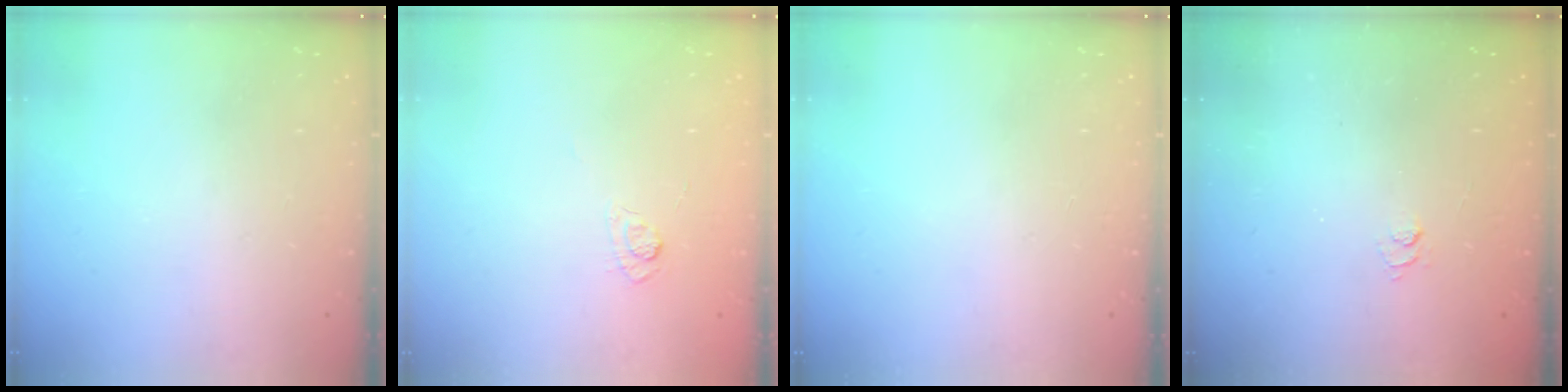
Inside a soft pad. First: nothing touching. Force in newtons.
{"total": 4.0, "press": 3.7, "slide": 1.5}
{"total": 0.0}
{"total": 1.9, "press": 1.5, "slide": 1.3}